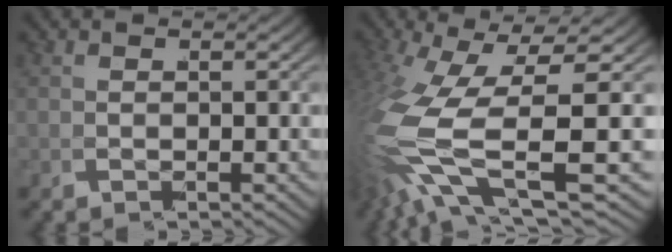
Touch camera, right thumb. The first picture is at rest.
{"total": 12.0, "force": [0.3, 5.8, 10.5], "torque": [-0.239, -0.035, 0.030]}